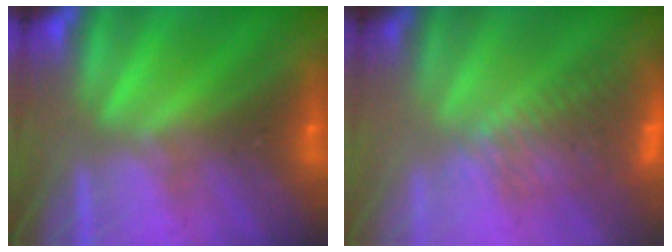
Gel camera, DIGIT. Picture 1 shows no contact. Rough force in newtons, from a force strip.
{"total": 5.0}